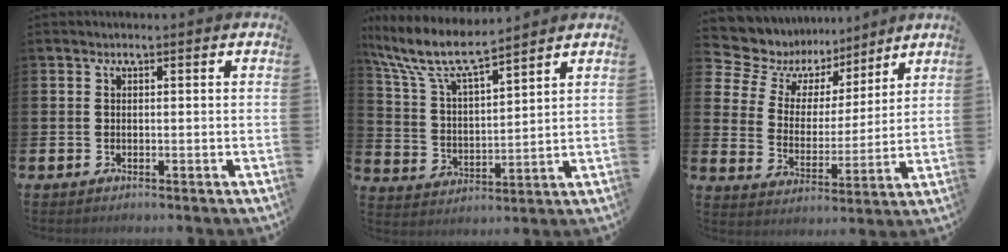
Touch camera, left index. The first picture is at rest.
{"total": 9.1, "force": [8.0, 1.7, 4.0], "torque": [-0.117, -0.040, 0.140]}
{"total": 8.4, "force": [7.0, 4.6, 0.7], "torque": [-0.065, -0.050, 0.127]}